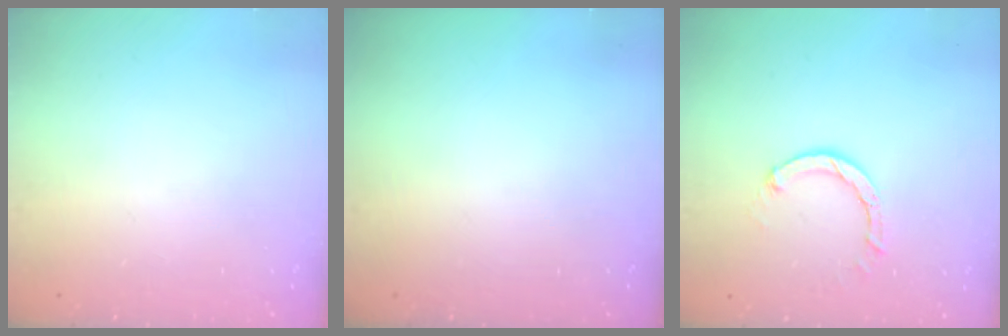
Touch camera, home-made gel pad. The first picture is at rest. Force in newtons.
{"total": 0.0}
{"total": 3.5, "press": 3.5, "slide": 0.3}